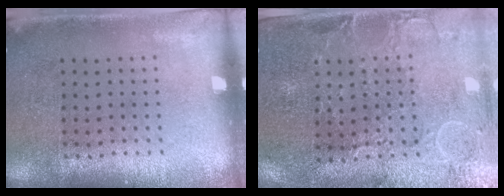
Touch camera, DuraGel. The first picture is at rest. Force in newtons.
{"total": 0.6, "press": 0.3, "slide": 0.5}